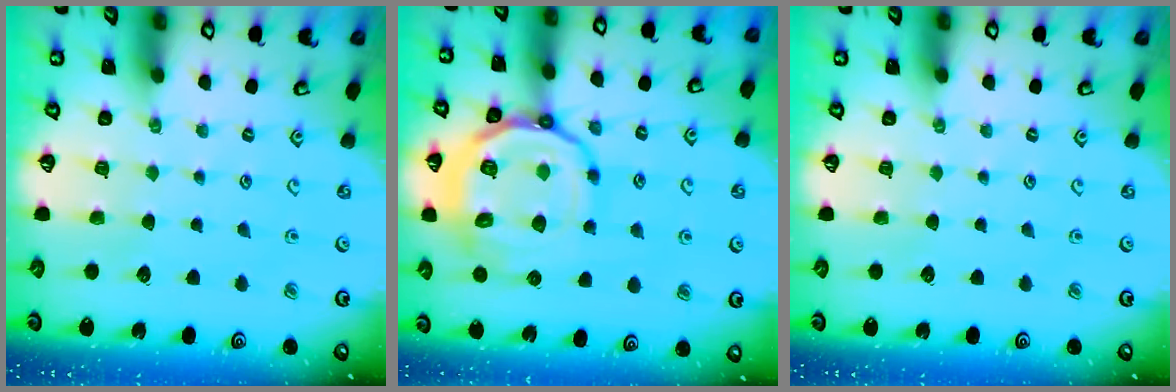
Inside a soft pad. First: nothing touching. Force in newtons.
{"total": 20.5, "press": 20.4, "slide": 2.3}
{"total": 0.0}